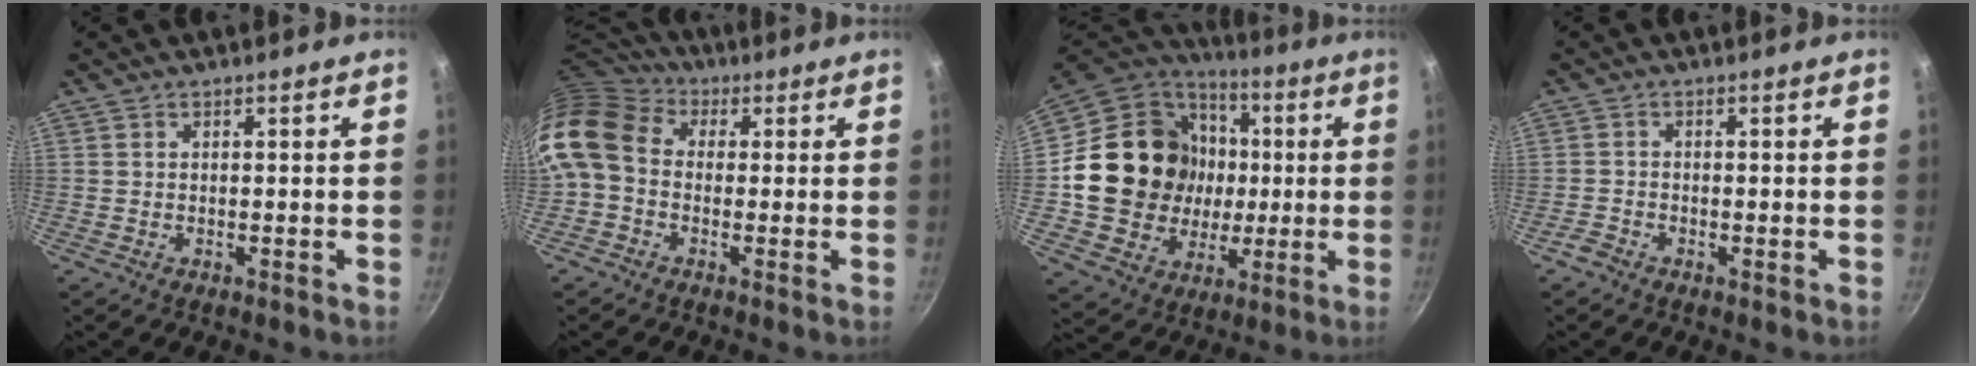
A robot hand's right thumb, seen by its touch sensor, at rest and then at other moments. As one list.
[{"total": 13.0, "force": [0.8, 10.2, 7.9], "torque": [-0.156, 0.031, -0.006]}, {"total": 22.8, "force": [1.1, 19.9, 11.0], "torque": [-0.178, 0.023, 0.033]}, {"total": 1.8, "force": [-1.3, 0.9, 0.8], "torque": [-0.021, 0.005, -0.031]}]